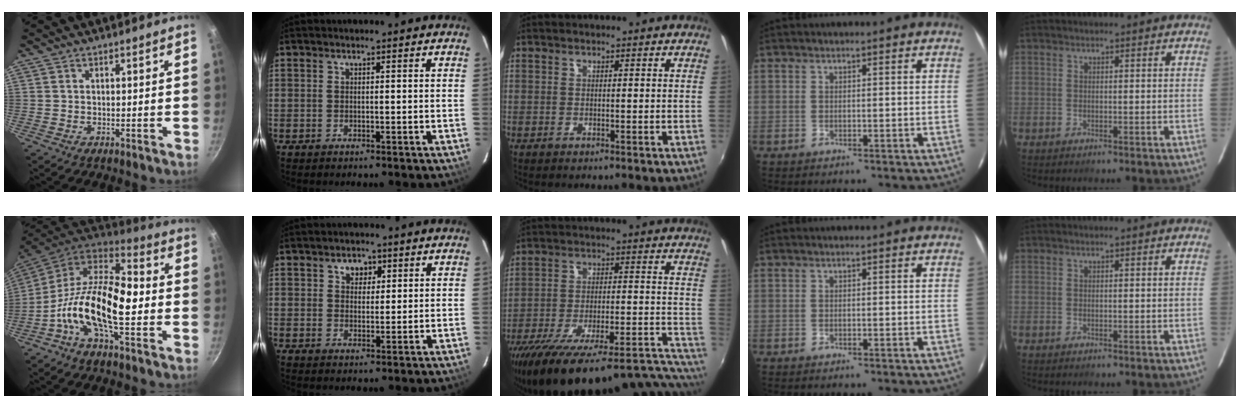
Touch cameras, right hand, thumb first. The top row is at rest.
{"thumb": {"total": 19.4, "force": [-3.1, 8.9, 17.0], "torque": [-0.294, 0.042, -0.078]}, "index": {"total": 3.0, "force": [1.6, 2.2, 1.3], "torque": [-0.012, 0.006, 0.026]}, "middle": {"total": 31.0, "force": [-26.9, 6.0, 14.2], "torque": [-0.200, -0.028, -0.370]}}